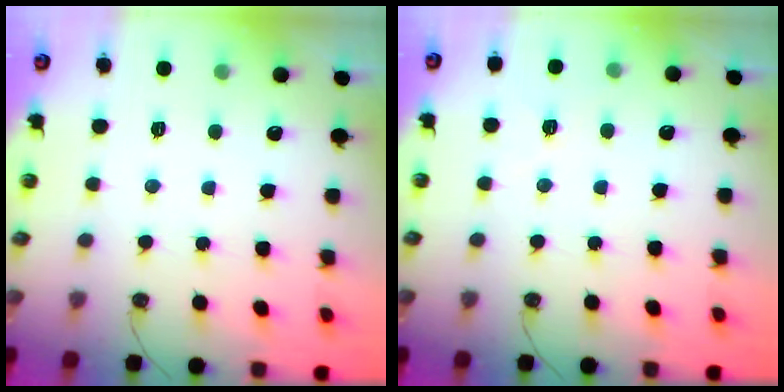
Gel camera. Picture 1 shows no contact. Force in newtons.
{"total": 2.6, "press": 1.9, "slide": 1.8}